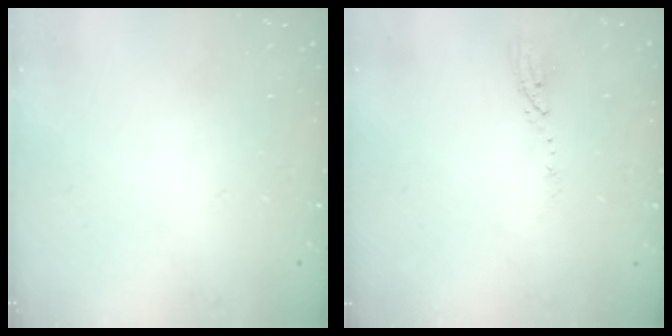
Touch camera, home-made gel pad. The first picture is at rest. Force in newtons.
{"total": 4.1, "press": 4.1, "slide": 0.3}